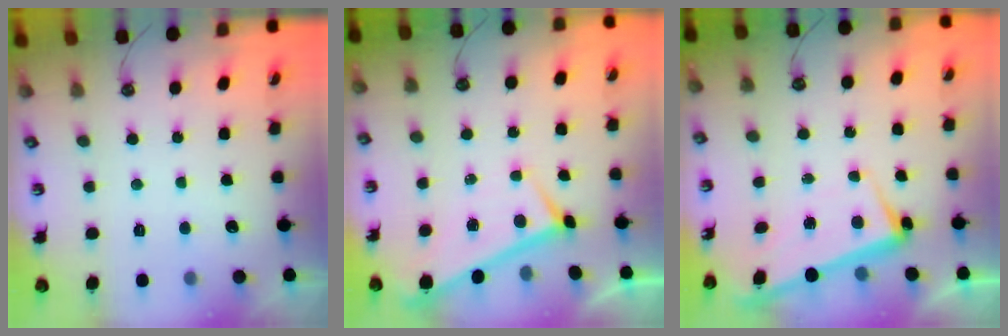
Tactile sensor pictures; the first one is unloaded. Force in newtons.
{"total": 0.0}
{"total": 2.3, "press": 2.2, "slide": 0.7}